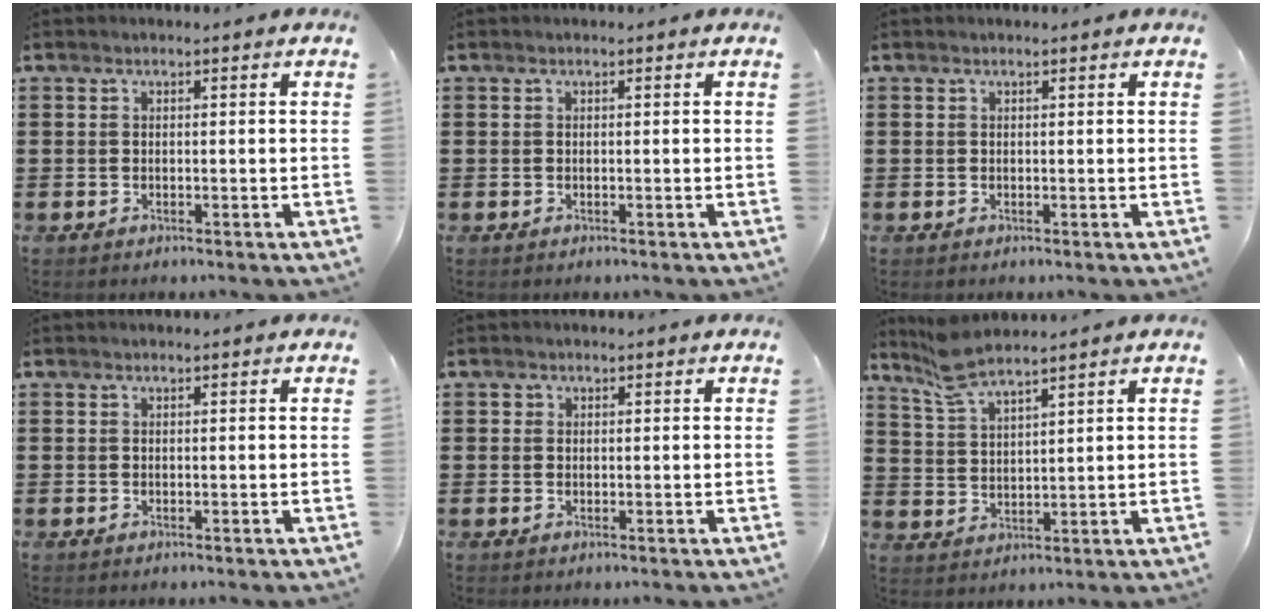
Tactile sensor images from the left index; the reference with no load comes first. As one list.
[{"total": 0.0}, {"total": 0.0}, {"total": 0.0}, {"total": 0.7, "force": [0.2, 0.7, 0.1], "torque": [-0.005, 0.005, 0.003]}, {"total": 6.0, "force": [5.1, 0.7, 3.0], "torque": [-0.072, -0.011, 0.095]}]